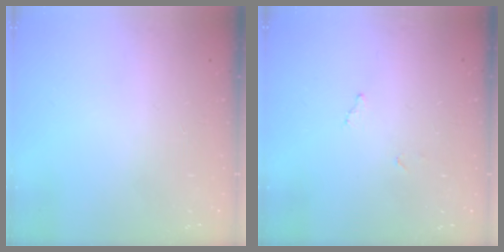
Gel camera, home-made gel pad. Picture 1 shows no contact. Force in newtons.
{"total": 6.4, "press": 6.4, "slide": 0.4}